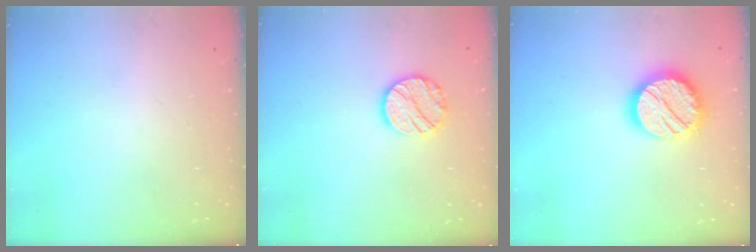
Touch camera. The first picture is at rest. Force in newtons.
{"total": 10.8, "press": 10.8, "slide": 0.2}
{"total": 16.4, "press": 16.4, "slide": 1.3}